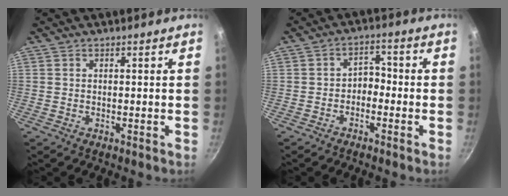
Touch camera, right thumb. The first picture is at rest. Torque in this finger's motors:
{"motor_torque": [-0.09, -0.05, -0.18, 0.24, -0.01]}